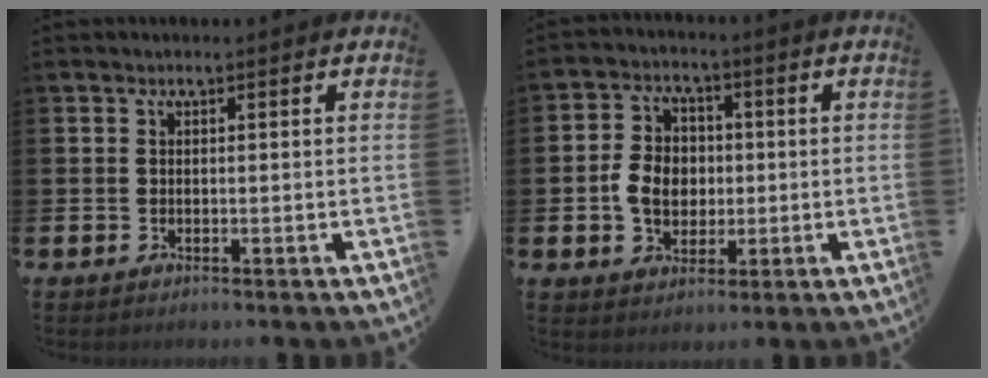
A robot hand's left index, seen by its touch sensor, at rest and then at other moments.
{"total": 5.9, "force": [-0.2, 4.9, 3.3], "torque": [-0.059, 0.011, -0.009]}